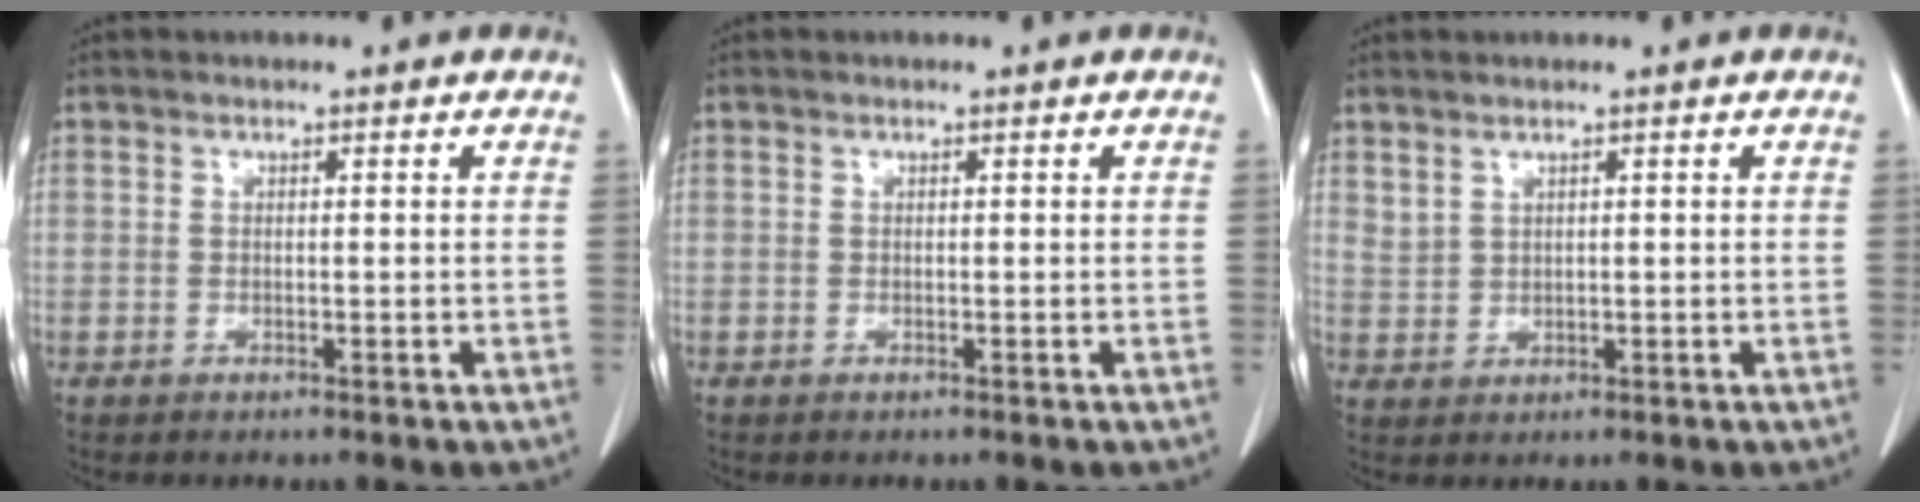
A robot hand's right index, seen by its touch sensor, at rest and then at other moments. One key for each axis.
{"total": 0.0}
{"total": 1.7, "fx": 1.4, "fy": 0.7, "fz": 0.5, "tx": -0.006, "ty": -0.002, "tz": 0.032}